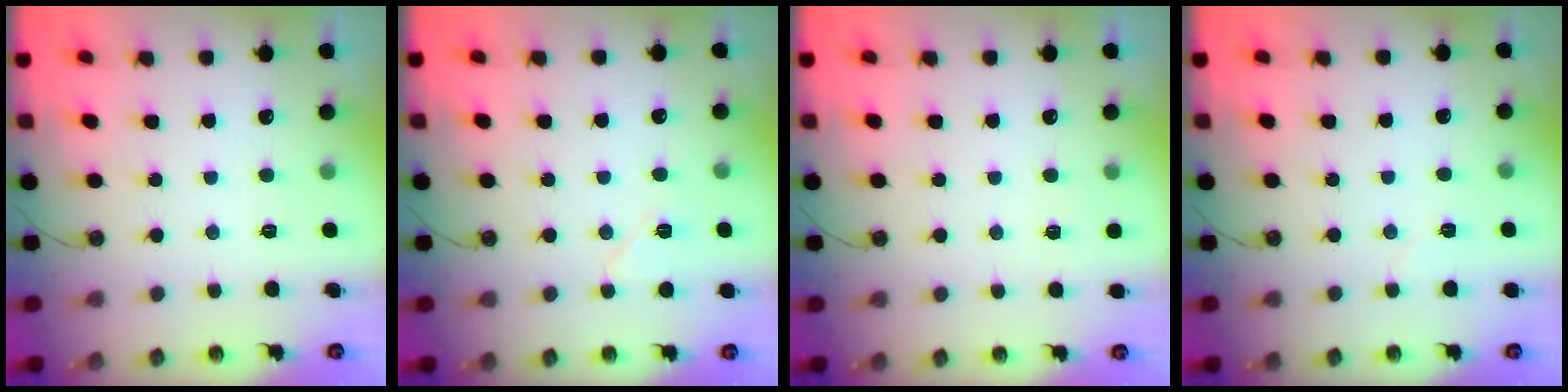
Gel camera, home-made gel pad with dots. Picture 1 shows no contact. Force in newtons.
{"total": 5.5, "press": 5.3, "slide": 1.5}
{"total": 2.5, "press": 2.4, "slide": 0.8}
{"total": 3.0, "press": 2.8, "slide": 1.0}